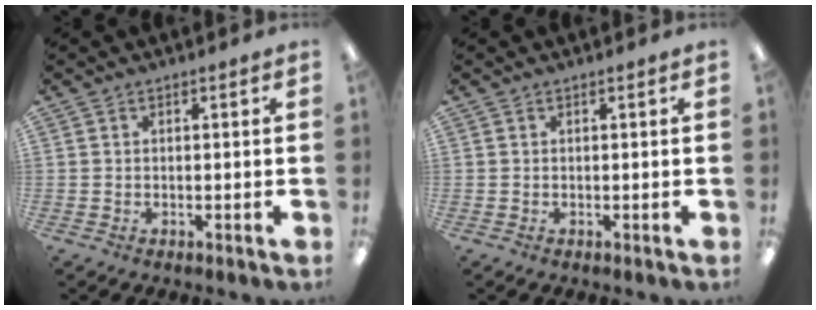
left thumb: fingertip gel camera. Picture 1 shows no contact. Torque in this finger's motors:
{"motor_torque": [-0.01, 0.01, 0.00, 0.00, 0.00]}